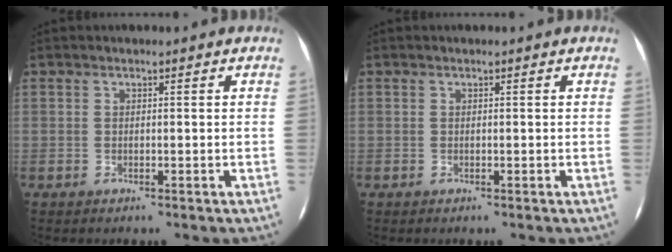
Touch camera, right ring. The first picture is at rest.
{"total": 0.0}